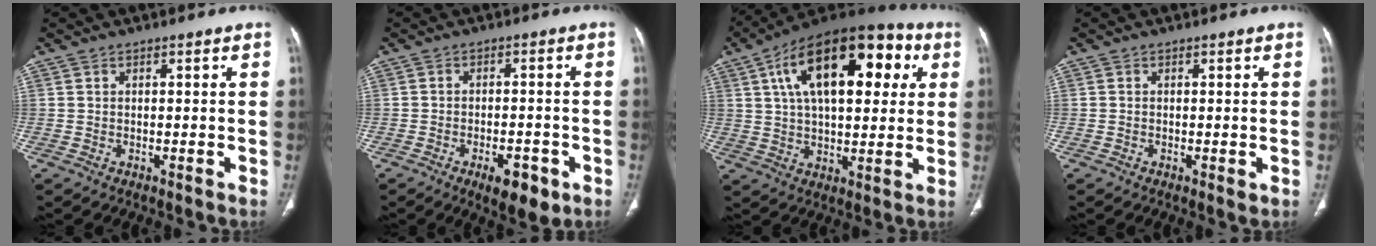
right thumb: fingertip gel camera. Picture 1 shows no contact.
{"total": 7.2, "force": [-3.6, 3.0, 5.4], "torque": [-0.070, 0.010, -0.045]}
{"total": 24.8, "force": [7.8, 12.4, 20.1], "torque": [-0.296, 0.018, 0.115]}
{"total": 1.0, "force": [-0.2, 0.4, 0.8], "torque": [-0.013, -0.003, -0.003]}